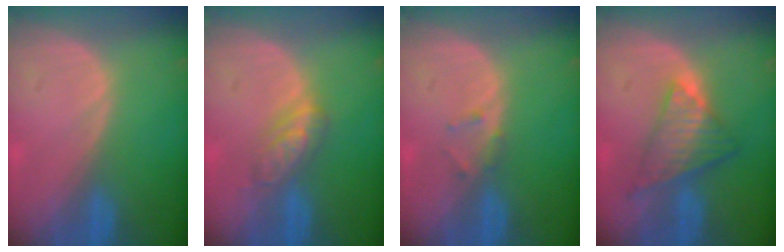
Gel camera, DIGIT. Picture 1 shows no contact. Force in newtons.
{"total": 4.6, "press": 4.5, "slide": 1.3}
{"total": 1.3, "press": 1.3, "slide": 0.4}
{"total": 7.2, "press": 6.7, "slide": 2.7}